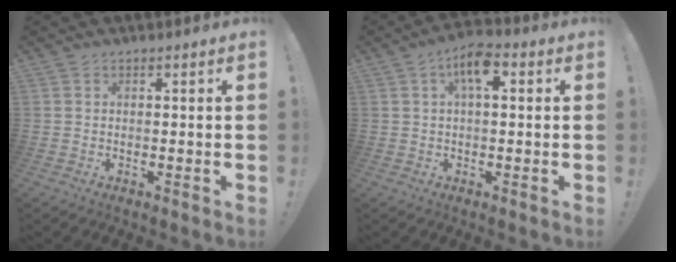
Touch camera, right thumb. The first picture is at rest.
{"total": 7.5, "force": [2.1, 3.4, 6.4], "torque": [-0.096, 0.003, 0.033]}